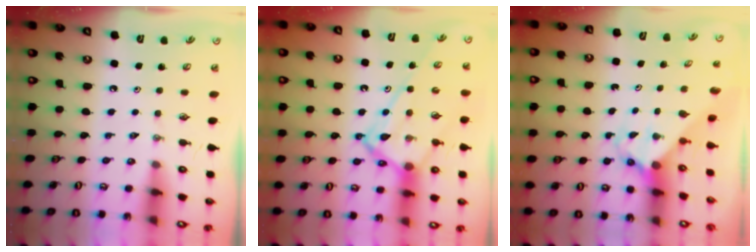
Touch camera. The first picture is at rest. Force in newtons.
{"total": 15.1, "press": 15.1, "slide": 1.6}
{"total": 3.6, "press": 3.6, "slide": 0.3}